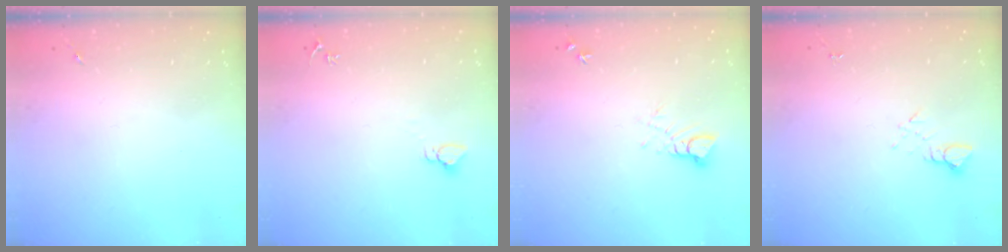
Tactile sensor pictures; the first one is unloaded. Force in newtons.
{"total": 2.9, "press": 2.9, "slide": 0.1}
{"total": 3.5, "press": 3.5, "slide": 0.2}
{"total": 2.7, "press": 2.7, "slide": 0.2}